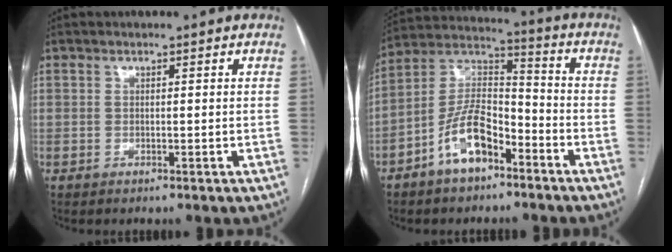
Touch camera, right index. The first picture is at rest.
{"total": 11.3, "force": [-6.2, 5.1, 8.0], "torque": [-0.169, 0.022, -0.115]}